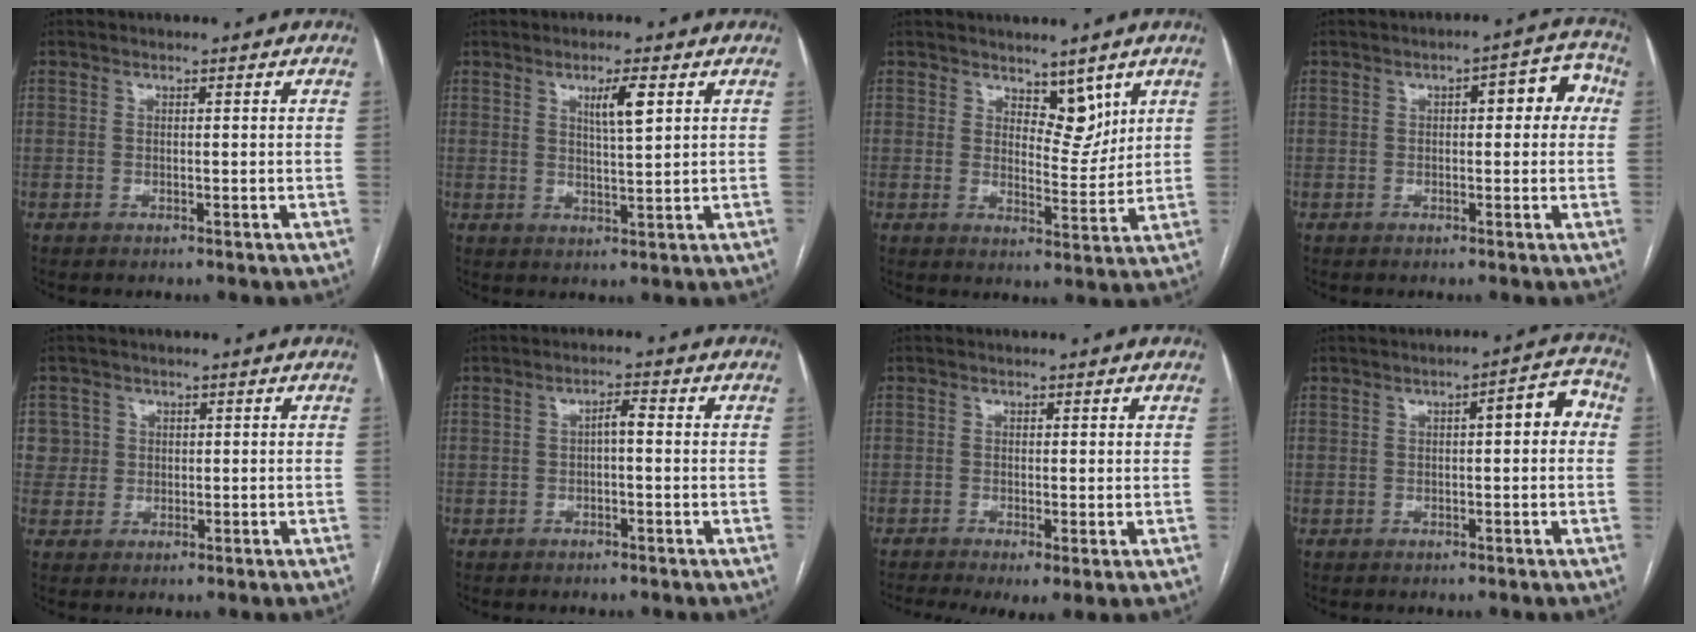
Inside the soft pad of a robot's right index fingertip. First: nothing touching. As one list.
[{"total": 4.4, "force": [1.9, 0.3, 3.9], "torque": [-0.067, -0.002, 0.034]}, {"total": 5.0, "force": [3.4, 2.4, 2.7], "torque": [-0.031, -0.008, 0.059]}, {"total": 6.5, "force": [1.2, 2.5, 5.8], "torque": [-0.060, 0.035, 0.009]}, {"total": 3.3, "force": [0.7, 3.2, -0.4], "torque": [0.026, 0.010, 0.011]}, {"total": 2.1, "force": [-0.2, 0.5, 2.0], "torque": [-0.034, 0.007, -0.003]}, {"total": 5.7, "force": [-2.9, 1.6, 4.7], "torque": [-0.077, -0.015, -0.052]}, {"total": 5.2, "force": [0.7, 1.3, 5.0], "torque": [-0.063, 0.025, 0.005]}]